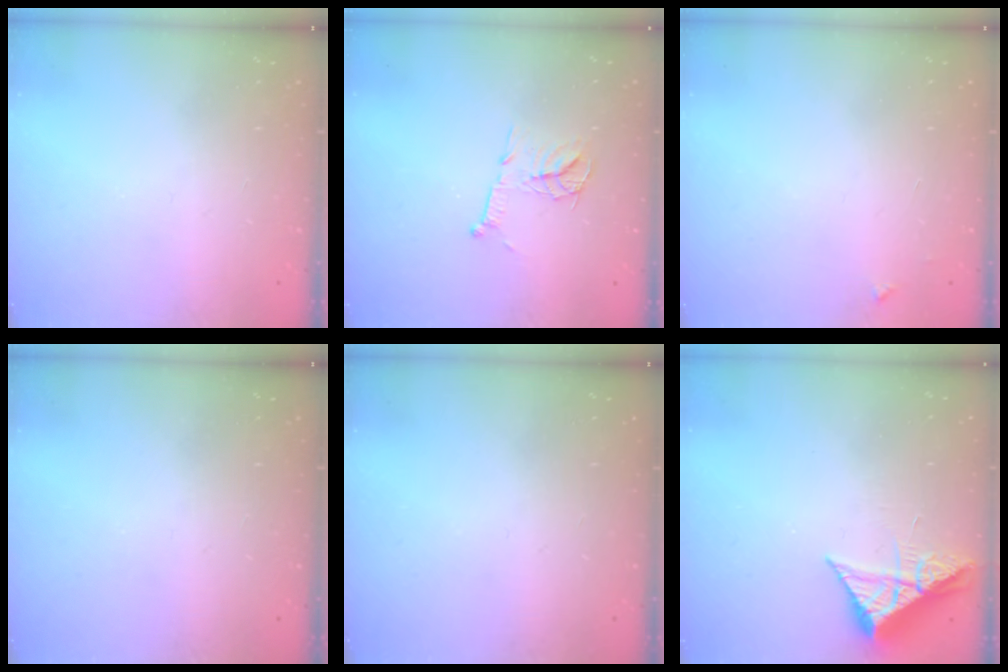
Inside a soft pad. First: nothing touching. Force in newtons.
{"total": 11.7, "press": 11.7, "slide": 0.7}
{"total": 3.3, "press": 3.3, "slide": 0.4}
{"total": 0.0}
{"total": 0.0}
{"total": 7.0, "press": 7.0, "slide": 0.3}